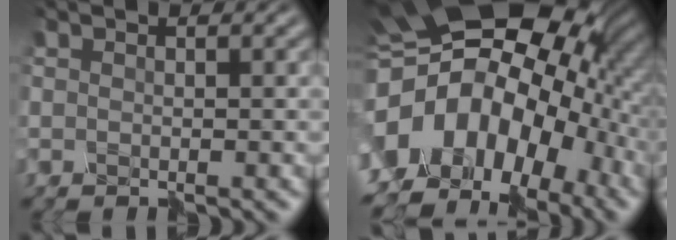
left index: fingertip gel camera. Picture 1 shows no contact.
{"total": 17.1, "force": [-5.2, 11.8, 11.3], "torque": [-0.201, 0.010, -0.093]}